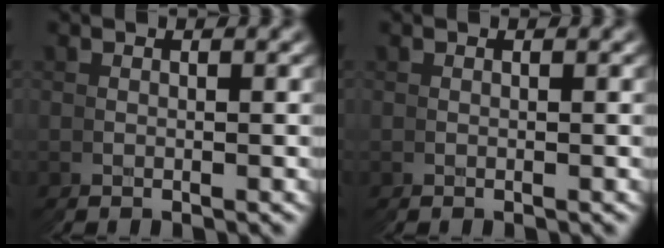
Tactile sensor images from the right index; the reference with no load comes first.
{"total": 0.0}